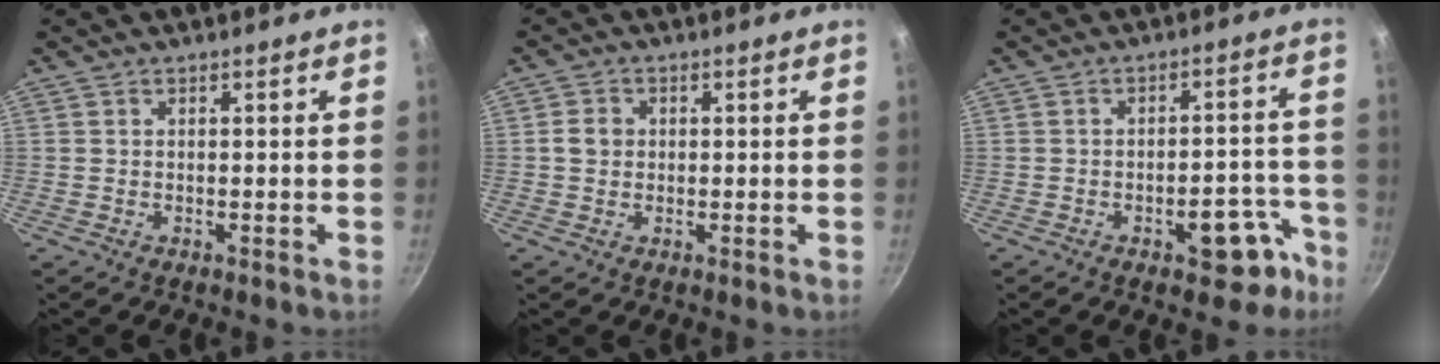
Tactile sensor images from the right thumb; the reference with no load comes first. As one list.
[{"total": 2.9, "force": [0.1, 2.6, 1.4], "torque": [-0.014, 0.008, -0.003]}, {"total": 9.3, "force": [-5.0, 4.5, 6.4], "torque": [-0.032, 0.047, -0.055]}]